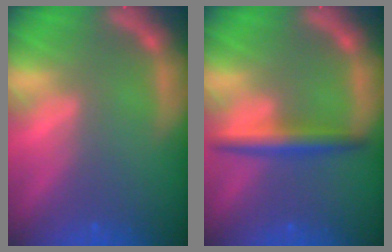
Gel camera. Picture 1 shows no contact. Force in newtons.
{"total": 3.5}